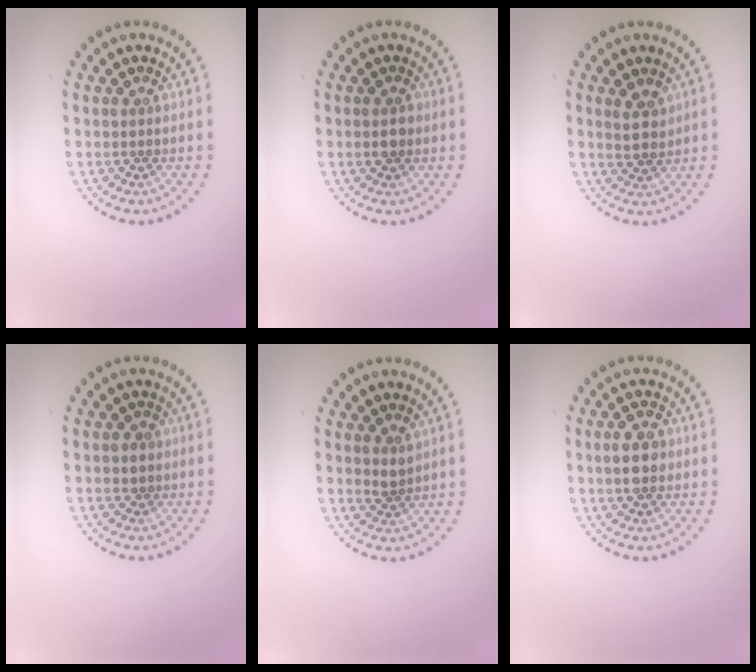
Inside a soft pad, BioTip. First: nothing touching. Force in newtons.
{"total": 2.1, "press": 2.1, "slide": 0.1}
{"total": 2.1, "press": 2.0, "slide": 0.8}
{"total": 0.8, "press": 0.7, "slide": 0.5}
{"total": 1.3, "press": 1.1, "slide": 0.7}
{"total": 2.8, "press": 2.8, "slide": 0.1}